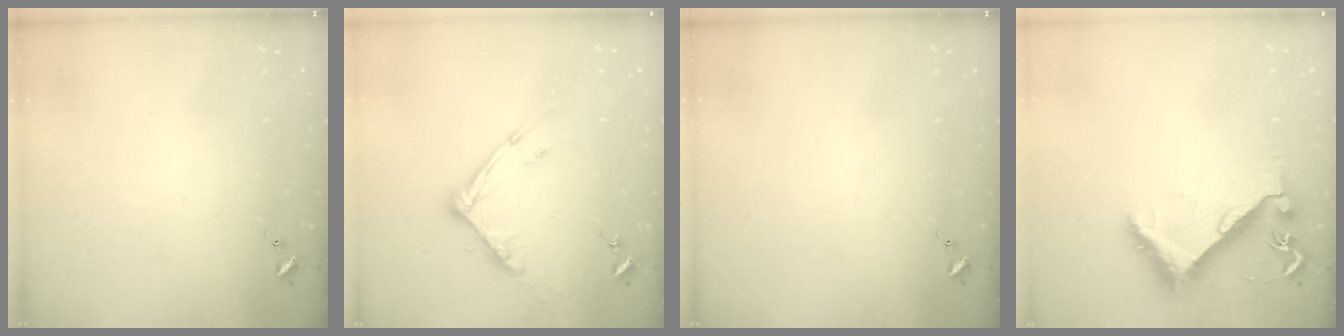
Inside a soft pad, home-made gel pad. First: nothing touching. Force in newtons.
{"total": 10.3, "press": 10.2, "slide": 0.9}
{"total": 0.0}
{"total": 7.9, "press": 7.9, "slide": 0.4}